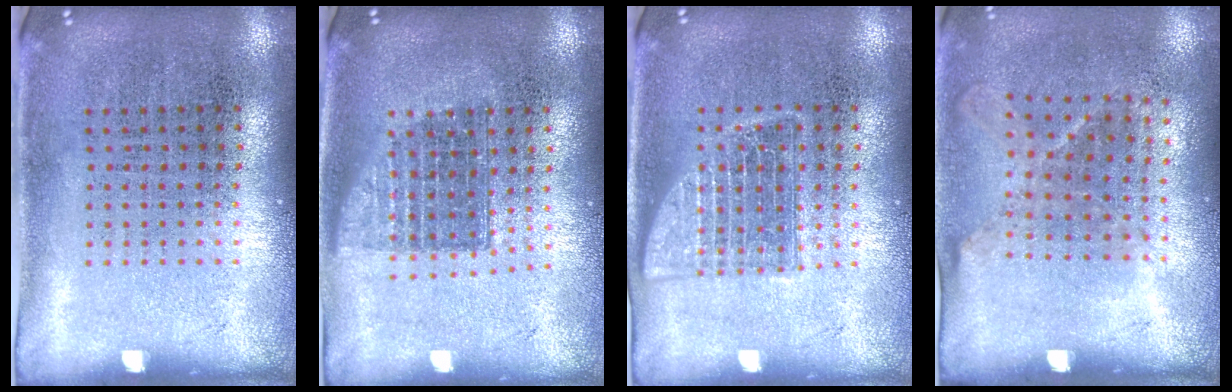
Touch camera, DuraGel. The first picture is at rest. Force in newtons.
{"total": 1.3, "press": 1.1, "slide": 0.8}
{"total": 1.5, "press": 1.5, "slide": 0.2}
{"total": 1.2, "press": 0.9, "slide": 0.9}